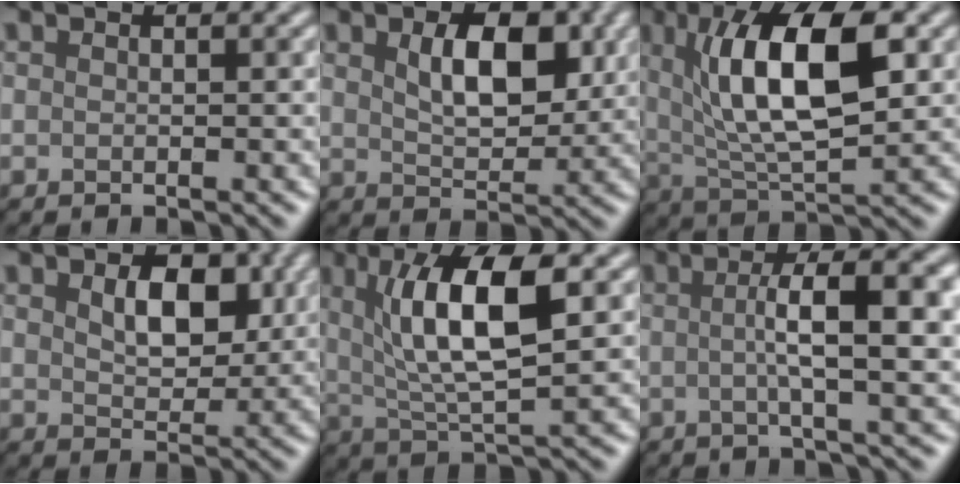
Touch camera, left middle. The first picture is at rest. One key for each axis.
{"total": 2.5, "fx": 0.6, "fy": 0.8, "fz": 2.4, "tx": -0.069, "ty": -0.025, "tz": 0.049}
{"total": 7.4, "fx": 1.2, "fy": 2.3, "fz": 7.0, "tx": -0.144, "ty": -0.022, "tz": 0.057}
{"total": 1.5, "fx": 0.3, "fy": 0.6, "fz": 1.4, "tx": -0.055, "ty": -0.024, "tz": 0.043}
{"total": 5.9, "fx": 0.9, "fy": 0.9, "fz": 5.8, "tx": -0.128, "ty": -0.024, "tz": 0.057}
{"total": 6.2, "fx": -0.2, "fy": 0.0, "fz": 6.2, "tx": -0.093, "ty": -0.008, "tz": 0.030}